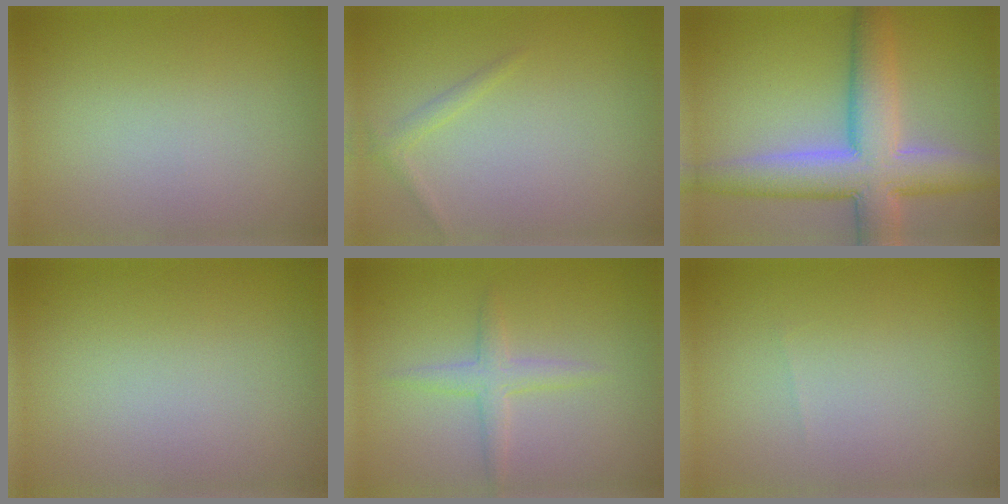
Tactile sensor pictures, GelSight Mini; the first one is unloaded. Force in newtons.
{"total": 0.9, "press": 0.9, "slide": 0.1}
{"total": 8.6, "press": 8.6, "slide": 0.5}
{"total": 0.0}
{"total": 1.7, "press": 1.7, "slide": 0.1}
{"total": 0.0}